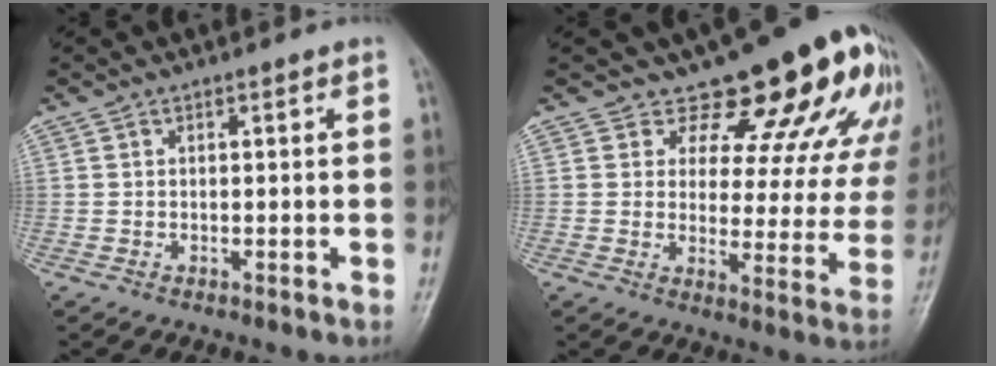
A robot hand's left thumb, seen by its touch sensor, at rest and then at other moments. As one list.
[{"total": 18.7, "force": [15.1, 8.0, 7.5], "torque": [-0.034, -0.094, 0.170]}]